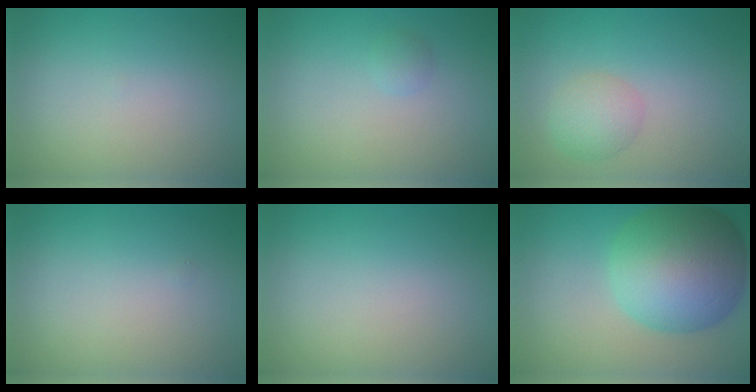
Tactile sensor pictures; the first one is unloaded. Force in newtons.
{"total": 0.9, "press": 0.9, "slide": 0.0}
{"total": 2.3, "press": 2.3, "slide": 0.1}
{"total": 0.0}
{"total": 0.0}
{"total": 12.4, "press": 12.4, "slide": 0.2}